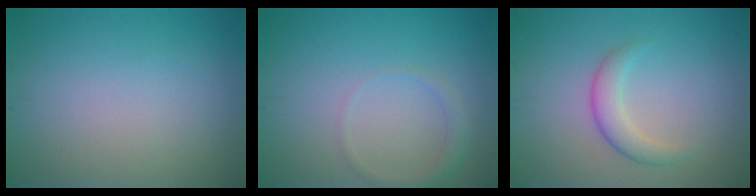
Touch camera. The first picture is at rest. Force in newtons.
{"total": 1.4, "press": 1.4, "slide": 0.0}
{"total": 2.5, "press": 2.5, "slide": 0.0}